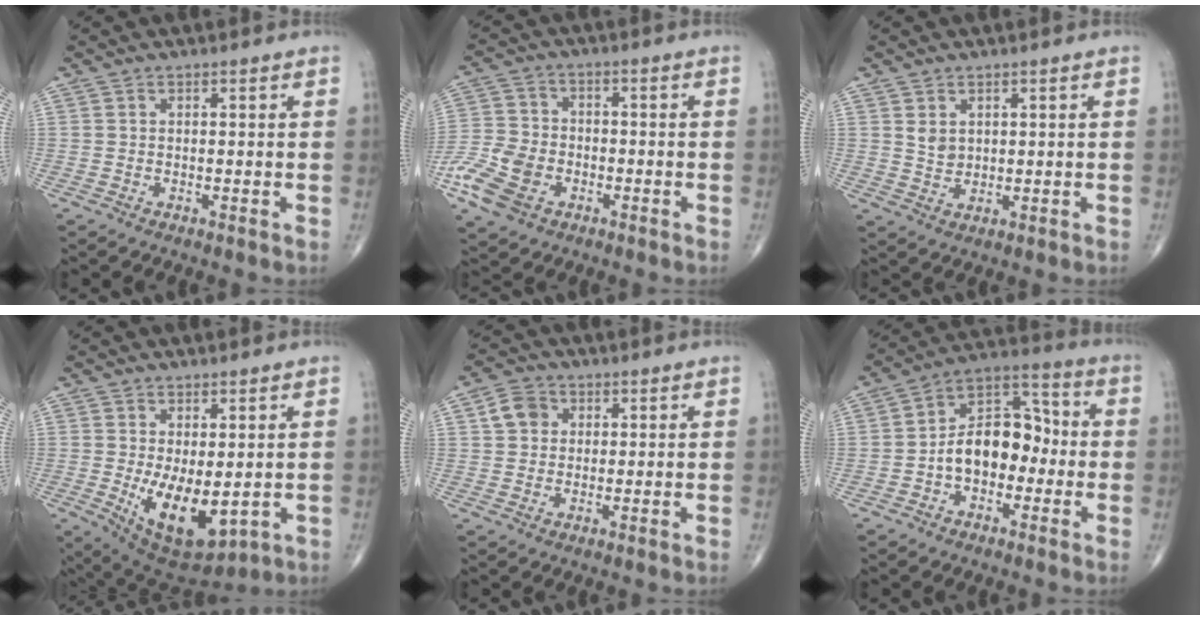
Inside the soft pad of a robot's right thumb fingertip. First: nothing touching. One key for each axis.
{"total": 10.8, "fx": -4.5, "fy": 7.6, "fz": 6.3, "tx": -0.126, "ty": 0.012, "tz": -0.090}
{"total": 2.9, "fx": 1.1, "fy": 2.1, "fz": 1.6, "tx": -0.020, "ty": -0.013, "tz": 0.028}
{"total": 11.8, "fx": -1.5, "fy": 5.8, "fz": 10.1, "tx": -0.148, "ty": -0.024, "tz": 0.002}
{"total": 4.8, "fx": 1.2, "fy": 4.1, "fz": 2.2, "tx": -0.027, "ty": 0.005, "tz": 0.016}
{"total": 12.7, "fx": -2.2, "fy": 8.4, "fz": 9.3, "tx": -0.121, "ty": 0.049, "tz": -0.050}